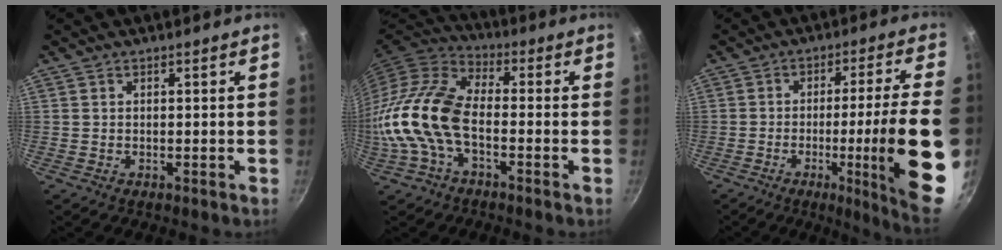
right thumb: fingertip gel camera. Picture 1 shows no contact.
{"total": 14.6, "force": [-3.0, 8.0, 11.9], "torque": [-0.229, 0.033, -0.072]}
{"total": 17.5, "force": [-4.5, 0.2, 16.9], "torque": [-0.237, 0.015, -0.057]}